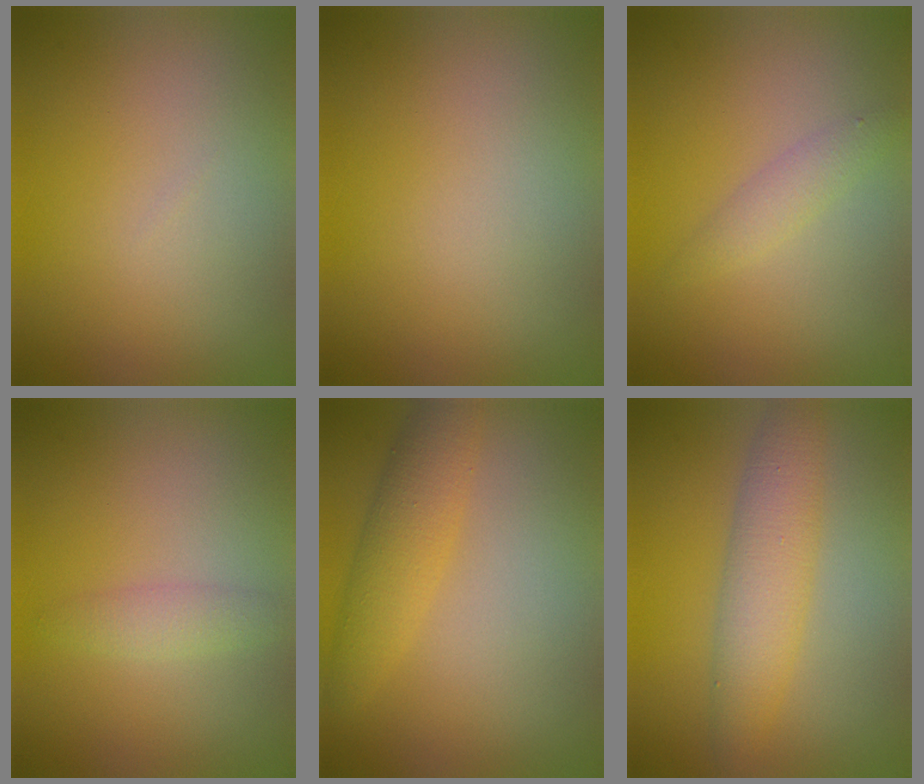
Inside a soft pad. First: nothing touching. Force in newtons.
{"total": 0.0}
{"total": 1.6, "press": 1.6, "slide": 0.1}
{"total": 1.5, "press": 1.5, "slide": 0.0}
{"total": 3.4, "press": 3.4, "slide": 0.1}
{"total": 4.2, "press": 4.2, "slide": 0.1}